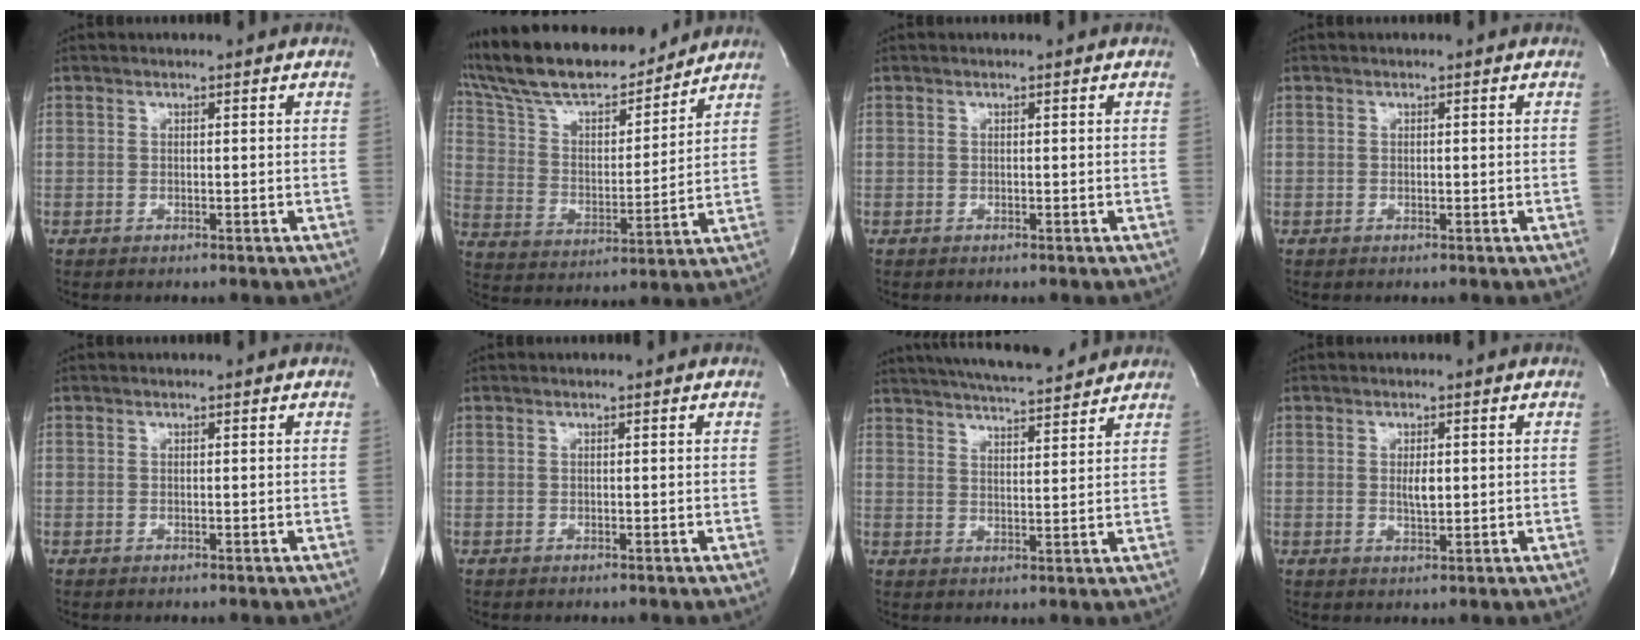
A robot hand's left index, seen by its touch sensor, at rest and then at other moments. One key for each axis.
{"total": 20.5, "fx": 17.8, "fy": 4.6, "fz": 8.9, "tx": -0.166, "ty": 0.018, "tz": 0.306}
{"total": 0.0}
{"total": 0.0}
{"total": 0.0}
{"total": 0.0}
{"total": 14.3, "fx": 12.9, "fy": 1.8, "fz": 5.9, "tx": -0.103, "ty": 0.019, "tz": 0.191}
{"total": 2.4, "fx": 0.3, "fy": 0.8, "fz": 2.3, "tx": -0.039, "ty": -0.002, "tz": 0.007}